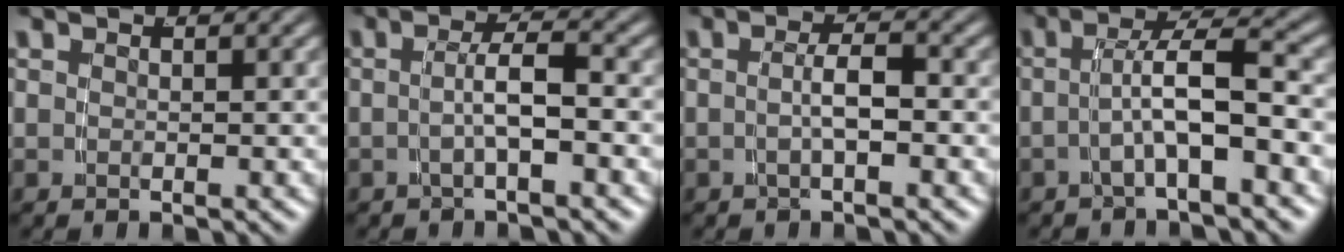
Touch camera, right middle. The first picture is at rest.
{"total": 2.7, "force": [-1.3, -0.2, 2.4], "torque": [-0.035, 0.007, -0.020]}
{"total": 2.3, "force": [-1.0, -0.1, 2.1], "torque": [-0.030, 0.002, -0.013]}
{"total": 4.1, "force": [-1.6, 0.5, 3.7], "torque": [-0.061, 0.009, -0.028]}